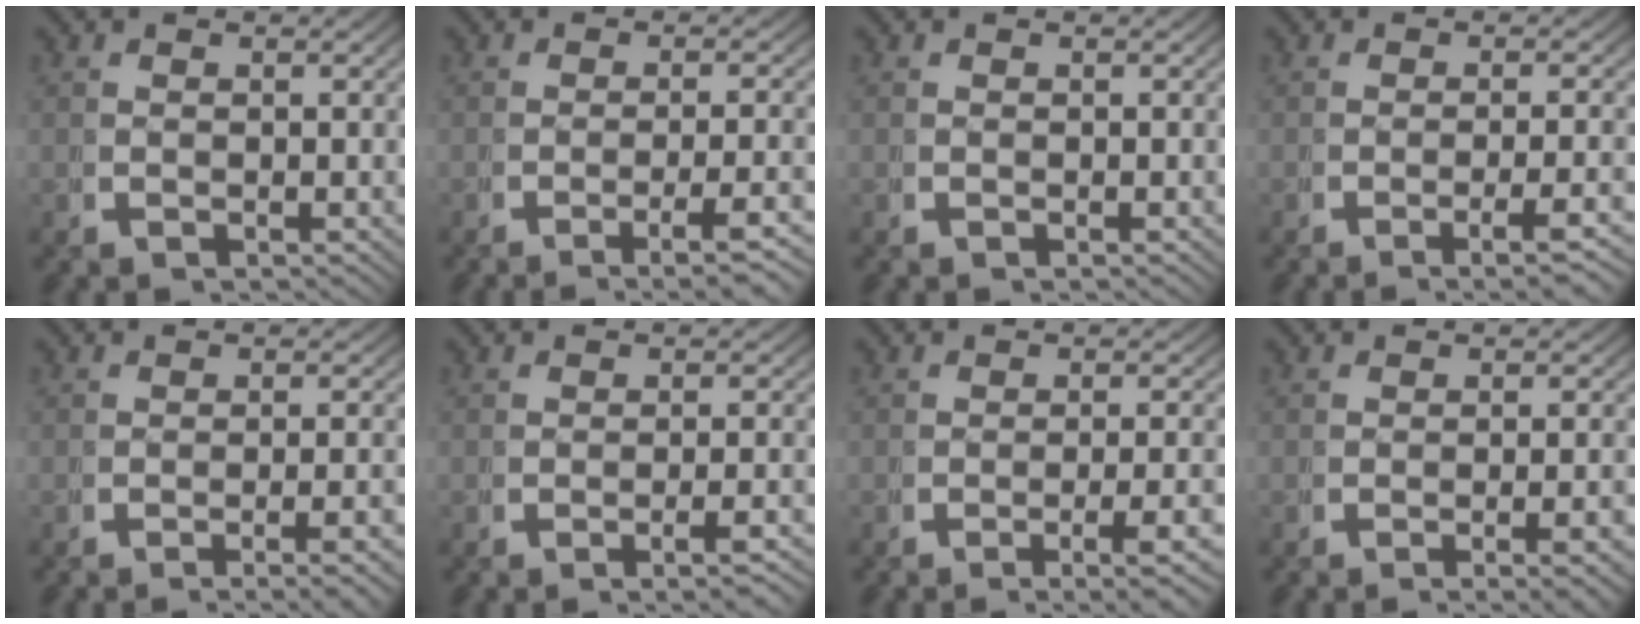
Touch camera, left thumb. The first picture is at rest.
{"total": 3.8, "force": [-2.1, 0.5, 3.1], "torque": [-0.047, -0.001, -0.033]}
{"total": 0.0}
{"total": 3.1, "force": [-1.6, 0.2, 2.6], "torque": [-0.041, 0.002, -0.027]}
{"total": 3.5, "force": [-2.4, 0.4, 2.5], "torque": [-0.034, 0.000, -0.038]}
{"total": 2.1, "force": [-1.1, -0.1, 1.8], "torque": [-0.029, 0.006, -0.021]}
{"total": 3.9, "force": [-2.0, 0.6, 3.3], "torque": [-0.049, -0.002, -0.031]}
{"total": 2.8, "force": [-1.7, 0.2, 2.2], "torque": [-0.033, -0.001, -0.028]}